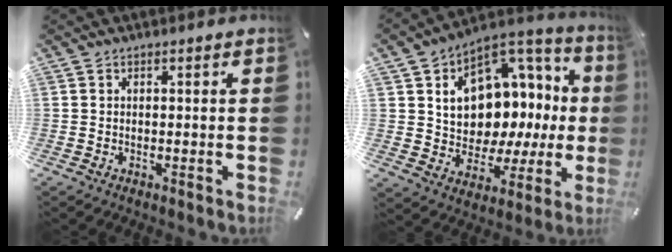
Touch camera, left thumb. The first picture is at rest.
{"total": 13.0, "force": [3.8, 10.2, 7.1], "torque": [-0.095, -0.054, 0.071]}